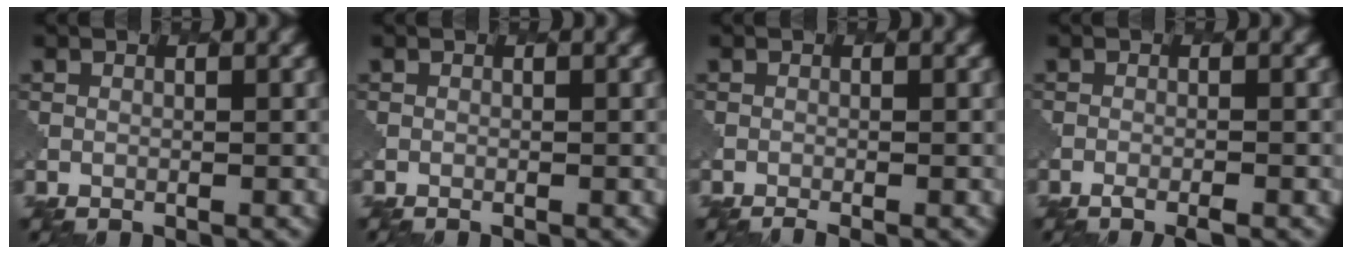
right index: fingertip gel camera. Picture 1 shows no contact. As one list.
[{"total": 0.0}, {"total": 1.0, "force": [-0.8, 0.2, 0.5], "torque": [-0.001, -0.001, -0.015]}, {"total": 1.5, "force": [-1.0, 0.3, 1.1], "torque": [-0.014, -0.001, -0.024]}]